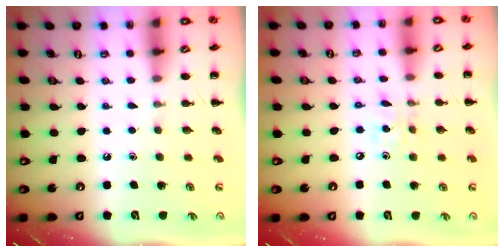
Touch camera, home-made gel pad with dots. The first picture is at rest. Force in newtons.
{"total": 4.6, "press": 4.4, "slide": 1.1}